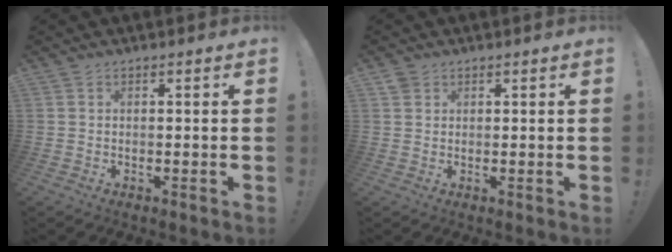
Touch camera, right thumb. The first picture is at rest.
{"total": 2.0, "force": [1.4, 1.3, 0.5], "torque": [-0.008, -0.003, 0.026]}